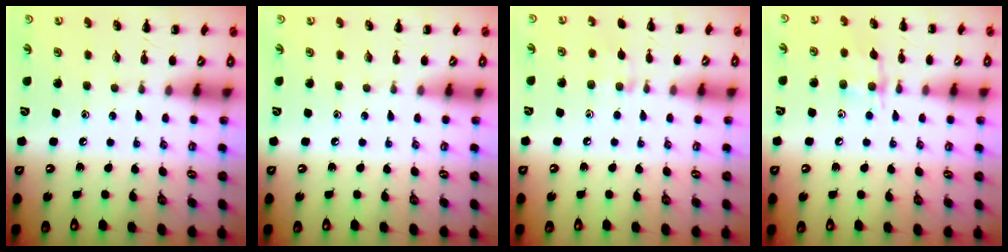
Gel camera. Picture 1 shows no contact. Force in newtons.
{"total": 0.0}
{"total": 7.1, "press": 6.8, "slide": 2.1}
{"total": 8.8, "press": 8.8, "slide": 0.6}